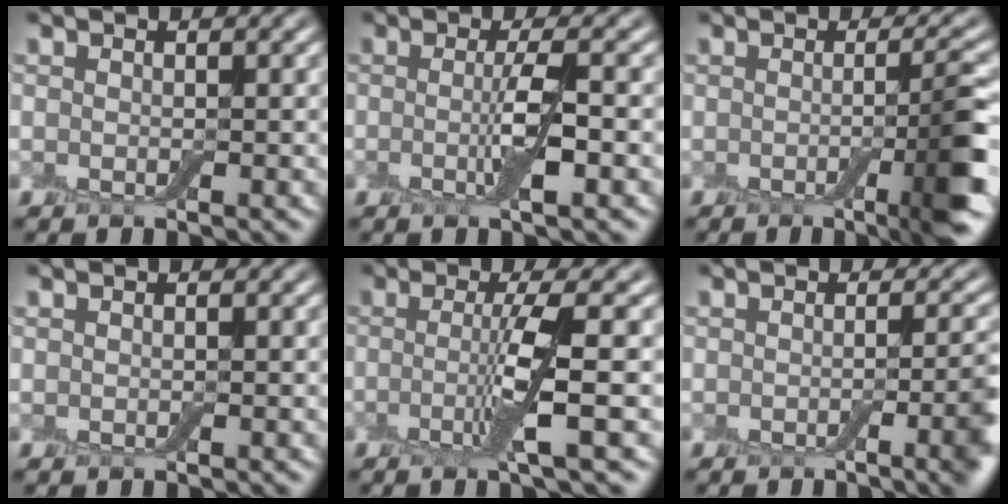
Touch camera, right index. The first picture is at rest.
{"total": 2.9, "force": [-0.3, 0.2, 2.9], "torque": [-0.055, -0.005, -0.010]}
{"total": 5.5, "force": [-1.7, 1.0, 5.1], "torque": [-0.070, -0.001, -0.028]}
{"total": 0.0}
{"total": 4.2, "force": [-0.5, 0.4, 4.2], "torque": [-0.078, -0.005, -0.018]}
{"total": 4.3, "force": [-1.3, 1.2, 3.9], "torque": [-0.039, -0.006, -0.018]}